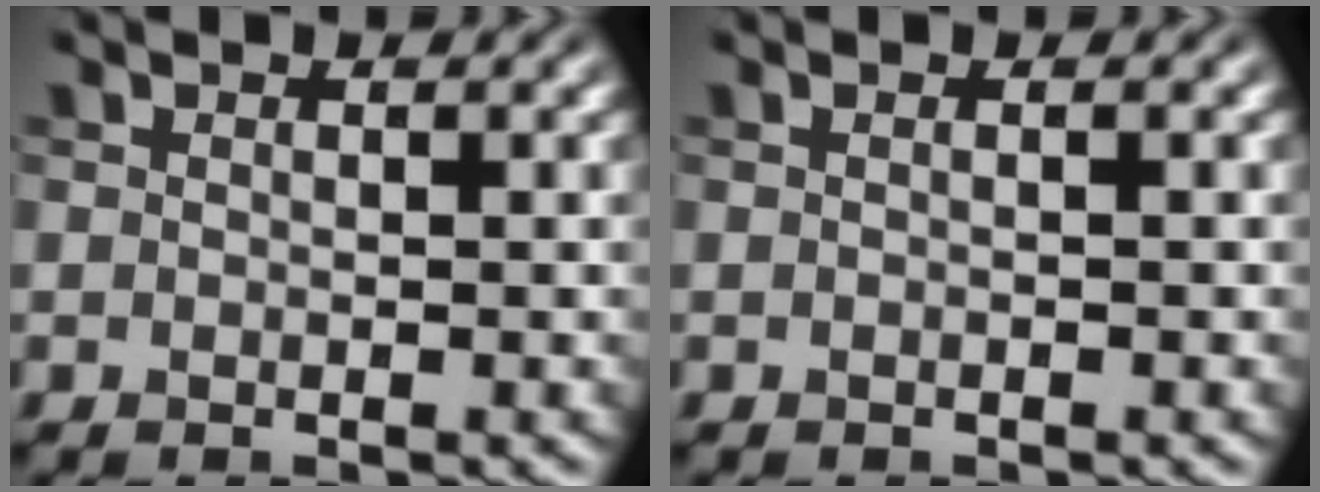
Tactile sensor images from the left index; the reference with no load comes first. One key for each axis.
{"total": 0.8, "fx": 0.1, "fy": 0.3, "fz": 0.7, "tx": -0.009, "ty": -0.001, "tz": -0.008}